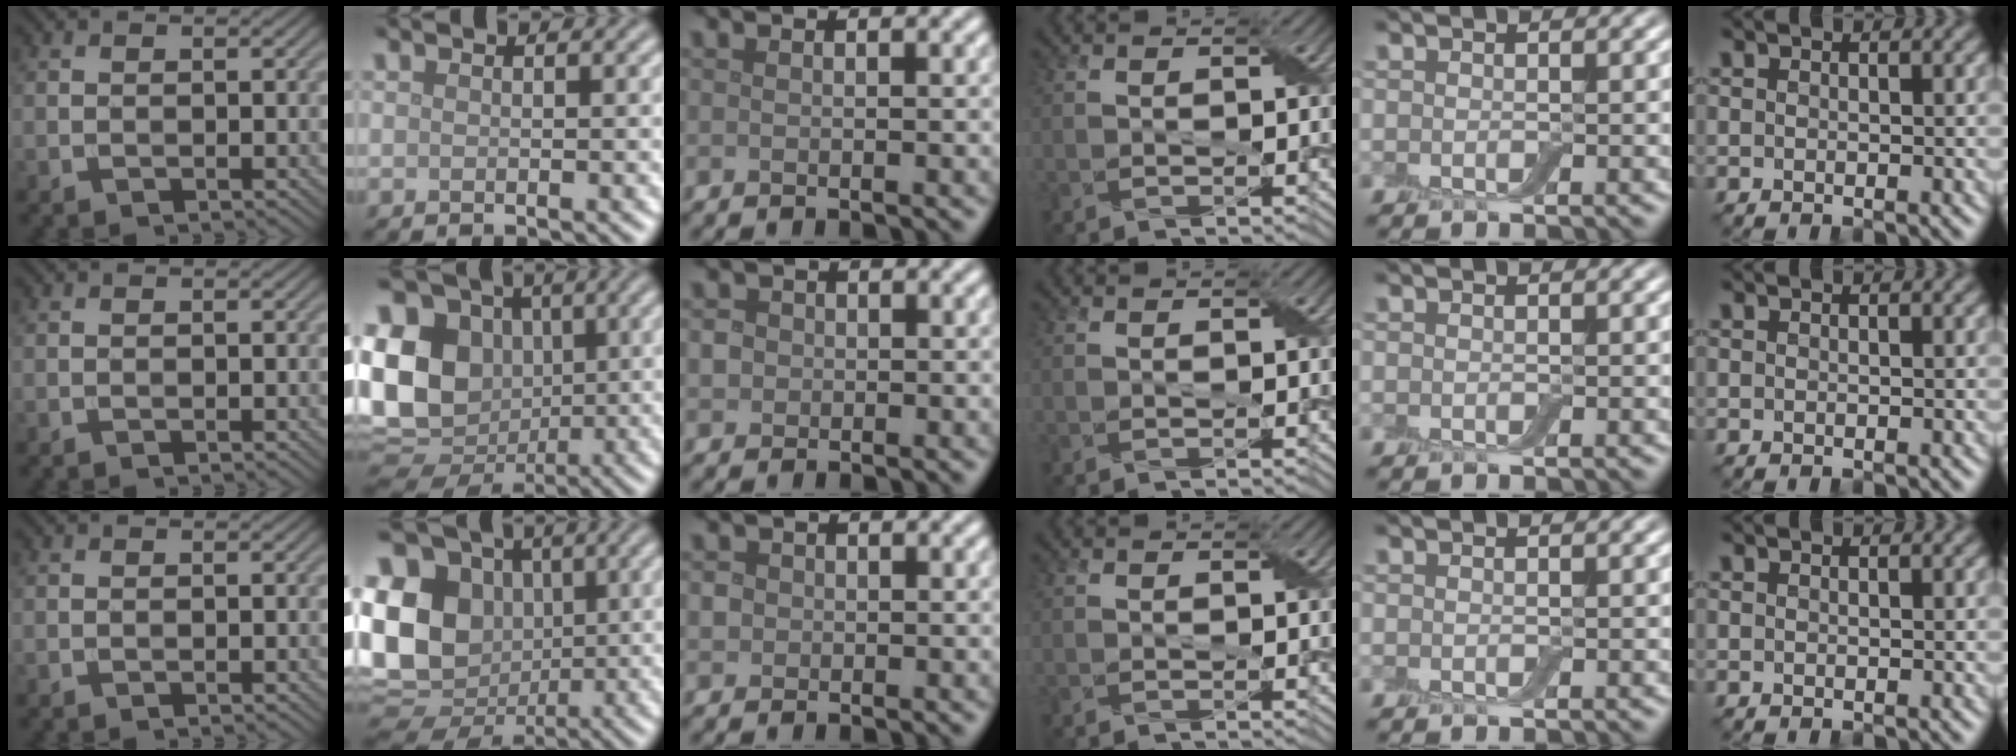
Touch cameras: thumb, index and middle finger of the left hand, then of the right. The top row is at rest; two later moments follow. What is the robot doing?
{"motion": "fold", "object": "aluminum foil"}